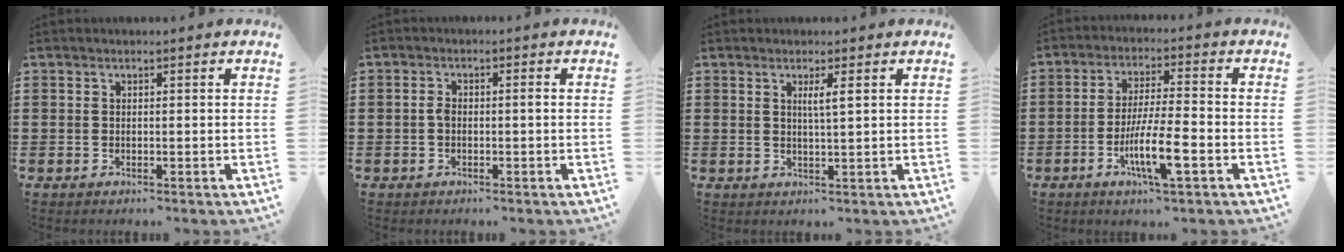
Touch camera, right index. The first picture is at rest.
{"total": 1.7, "force": [-0.2, 0.6, 1.6], "torque": [-0.030, 0.003, -0.006]}
{"total": 2.1, "force": [0.8, -0.1, 2.0], "torque": [-0.041, -0.002, 0.010]}
{"total": 8.7, "force": [-3.5, 1.3, 7.9], "torque": [-0.159, -0.014, -0.068]}